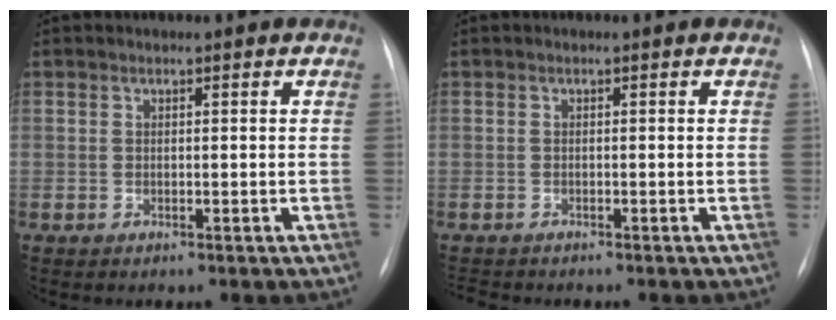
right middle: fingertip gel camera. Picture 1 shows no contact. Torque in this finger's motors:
{"motor_torque": [0.23, -0.26, -0.03, -0.01]}